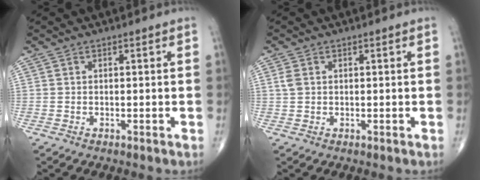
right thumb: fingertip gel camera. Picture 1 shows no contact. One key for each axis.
{"total": 1.7, "fx": 0.4, "fy": 1.2, "fz": 1.1, "tx": -0.031, "ty": 0.004, "tz": 0.011}